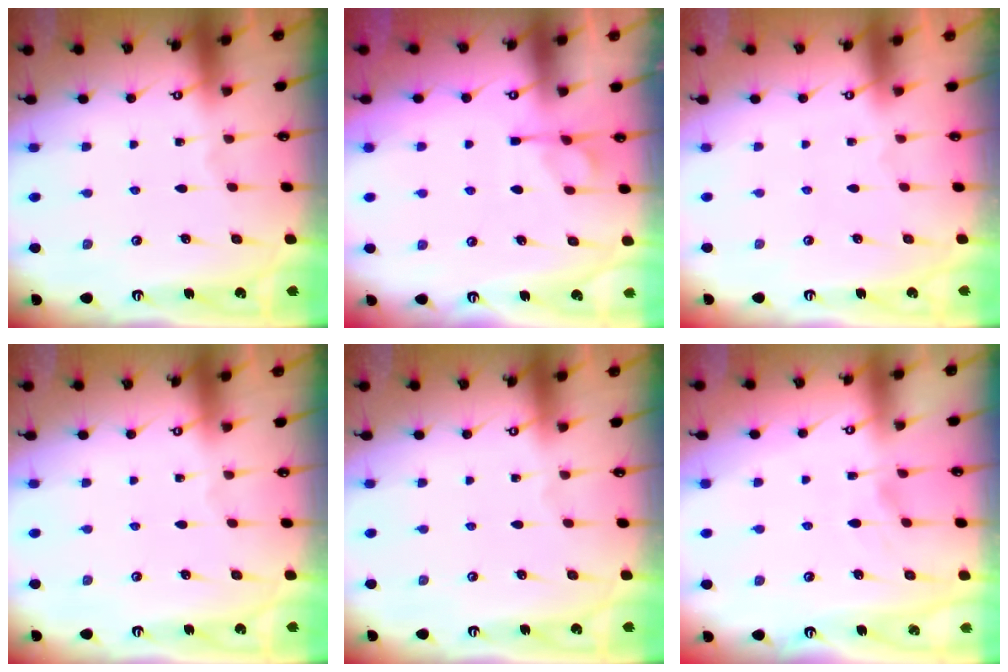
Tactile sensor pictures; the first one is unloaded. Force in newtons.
{"total": 8.2, "press": 8.1, "slide": 1.2}
{"total": 1.5, "press": 1.4, "slide": 0.6}
{"total": 0.0}
{"total": 0.0}
{"total": 1.2, "press": 0.8, "slide": 0.9}